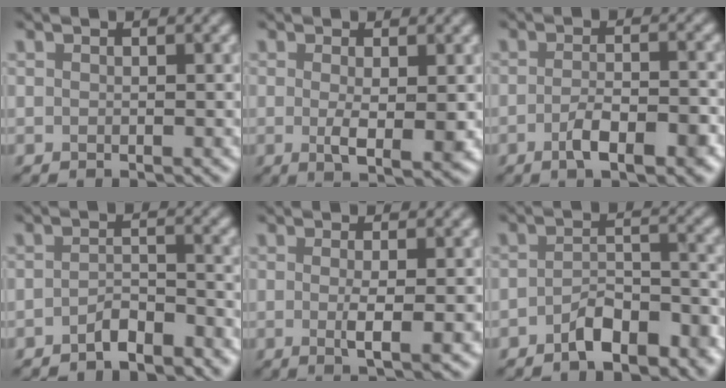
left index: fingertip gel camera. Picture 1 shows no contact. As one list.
[{"total": 3.3, "force": [-0.1, 0.7, 3.2], "torque": [-0.055, -0.009, -0.001]}, {"total": 4.7, "force": [-2.2, 1.5, 3.9], "torque": [-0.071, -0.004, -0.037]}, {"total": 2.4, "force": [-1.9, 0.8, 1.2], "torque": [-0.017, 0.010, -0.037]}, {"total": 3.6, "force": [-0.5, 0.8, 3.5], "torque": [-0.057, -0.007, -0.006]}, {"total": 5.2, "force": [-3.4, 2.3, 3.3], "torque": [-0.048, 0.005, -0.057]}]